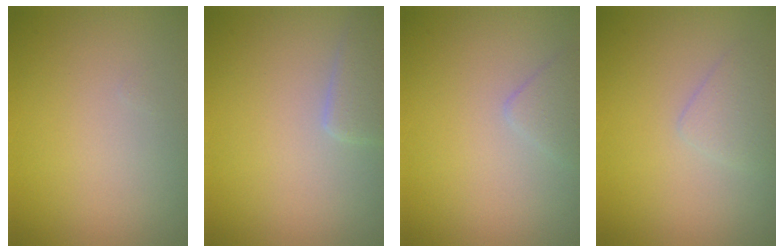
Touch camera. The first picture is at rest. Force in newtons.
{"total": 2.4, "press": 2.4, "slide": 0.1}
{"total": 1.4, "press": 1.4, "slide": 0.1}
{"total": 1.6, "press": 1.6, "slide": 0.1}